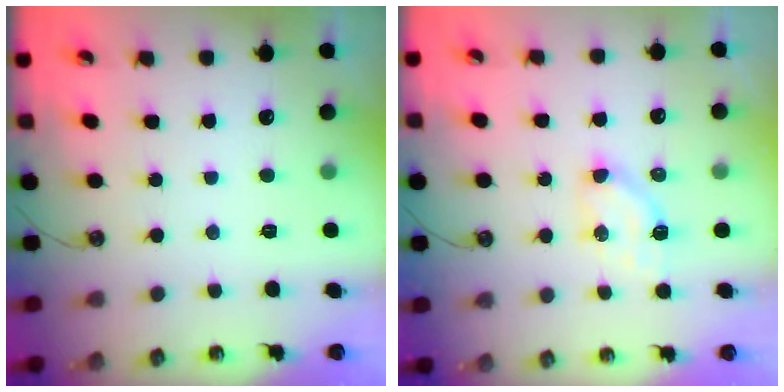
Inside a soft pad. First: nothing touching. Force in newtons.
{"total": 5.7, "press": 5.7, "slide": 0.3}